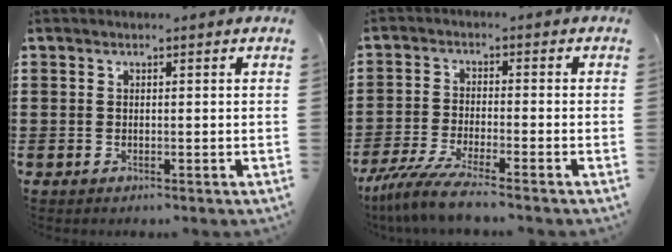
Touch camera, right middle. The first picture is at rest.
{"total": 5.8, "force": [-4.9, -0.3, 3.1], "torque": [-0.078, -0.025, -0.098]}